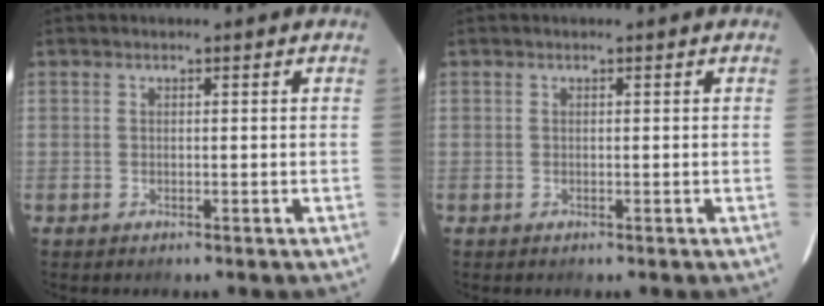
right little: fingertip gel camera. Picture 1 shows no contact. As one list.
[{"total": 0.0}]